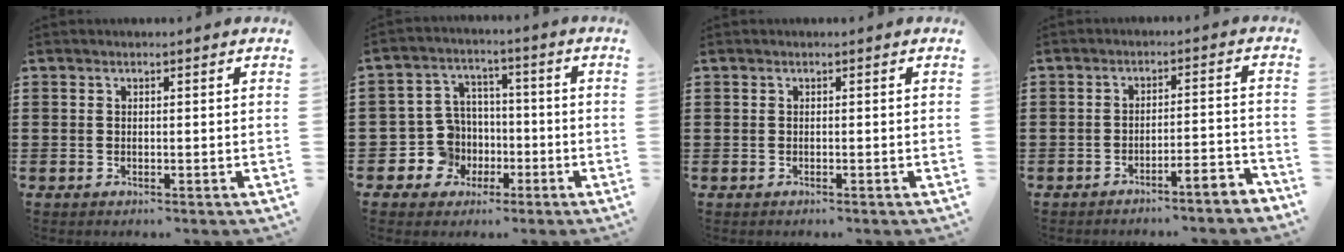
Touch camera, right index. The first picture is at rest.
{"total": 7.5, "force": [-1.6, 7.1, 1.9], "torque": [-0.080, 0.011, -0.026]}
{"total": 0.0}
{"total": 3.7, "force": [-3.5, -0.2, 1.3], "torque": [-0.025, -0.003, -0.071]}